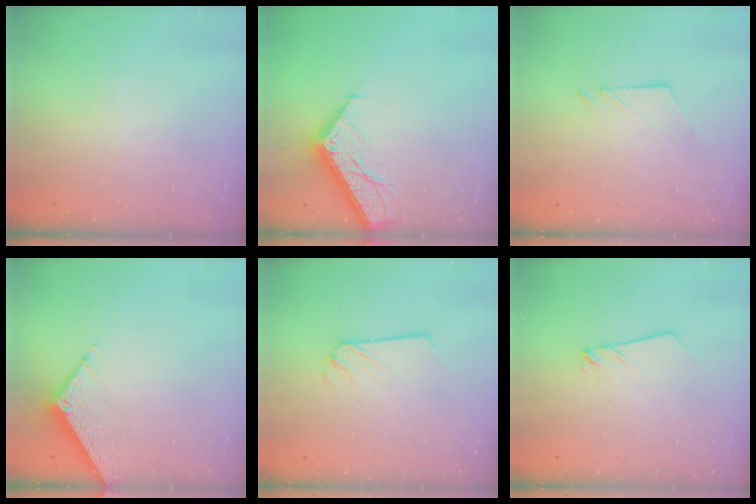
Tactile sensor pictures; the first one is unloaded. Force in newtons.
{"total": 12.1, "press": 12.1, "slide": 0.8}
{"total": 5.6, "press": 5.6, "slide": 0.5}
{"total": 5.5, "press": 5.5, "slide": 0.3}
{"total": 2.1, "press": 2.1, "slide": 0.0}
{"total": 2.1, "press": 2.1, "slide": 0.1}